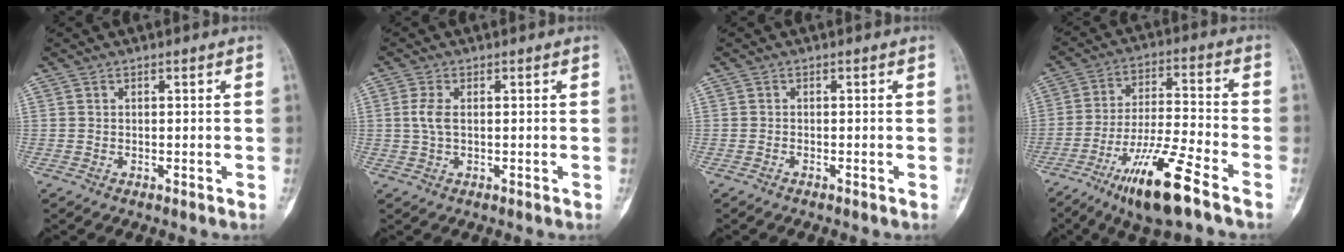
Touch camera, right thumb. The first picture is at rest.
{"total": 3.0, "force": [0.3, 1.4, 2.6], "torque": [-0.069, 0.002, 0.007]}
{"total": 0.0}
{"total": 15.0, "force": [-9.1, 2.2, 11.7], "torque": [-0.223, 0.036, -0.163]}